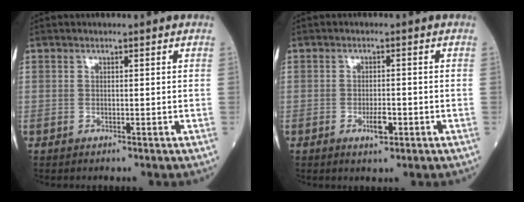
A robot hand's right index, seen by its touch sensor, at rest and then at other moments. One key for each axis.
{"total": 2.7, "fx": -1.1, "fy": 0.9, "fz": 2.3, "tx": -0.040, "ty": 0.000, "tz": -0.015}